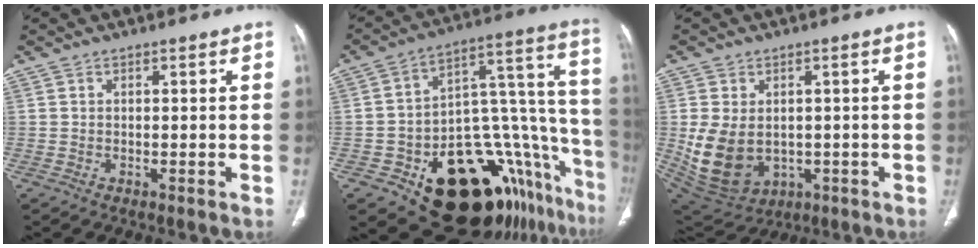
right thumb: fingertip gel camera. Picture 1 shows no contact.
{"total": 28.8, "force": [-14.6, 14.3, 20.2], "torque": [-0.153, 0.130, -0.193]}
{"total": 13.1, "force": [-1.2, 9.8, 8.6], "torque": [-0.158, -0.006, 0.013]}